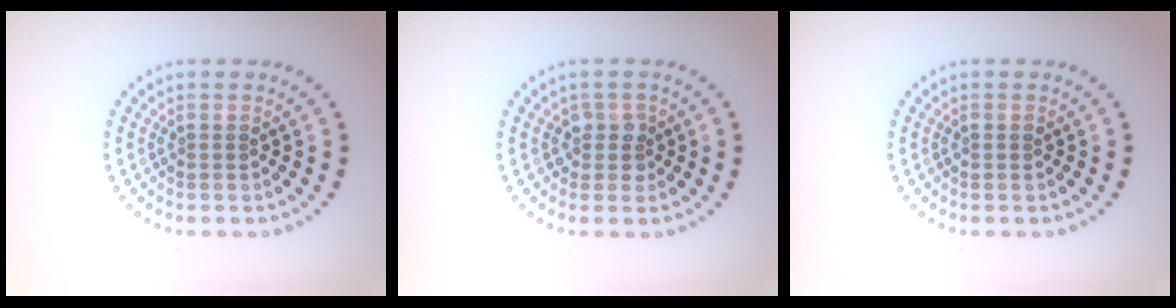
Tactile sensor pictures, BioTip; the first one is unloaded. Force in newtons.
{"total": 1.6, "press": 1.4, "slide": 0.8}
{"total": 0.6, "press": 0.6, "slide": 0.1}